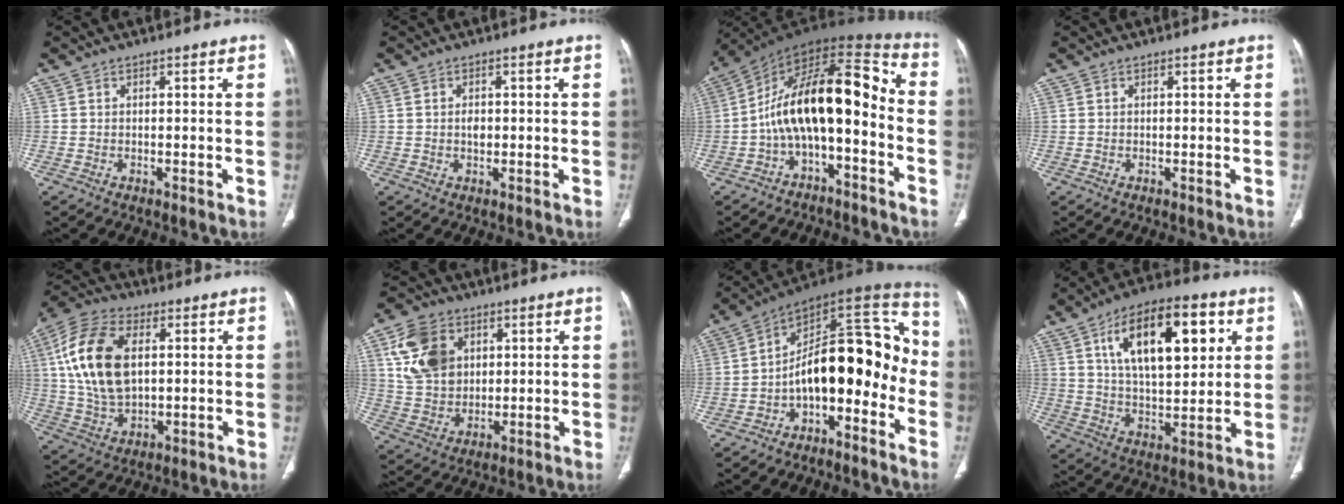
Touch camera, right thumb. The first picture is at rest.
{"total": 1.6, "force": [0.1, 1.1, 1.2], "torque": [-0.017, 0.002, 0.002]}
{"total": 17.0, "force": [-4.0, 8.0, 14.4], "torque": [-0.221, 0.104, -0.070]}
{"total": 0.0}
{"total": 17.5, "force": [3.4, 10.3, 13.8], "torque": [-0.269, 0.005, 0.064]}
{"total": 12.8, "force": [4.4, 9.6, 7.2], "torque": [-0.113, -0.007, 0.090]}
{"total": 18.5, "force": [-5.5, 9.6, 14.8], "torque": [-0.178, 0.115, -0.090]}
{"total": 20.4, "force": [7.5, 9.4, 16.5], "torque": [-0.231, -0.016, 0.125]}